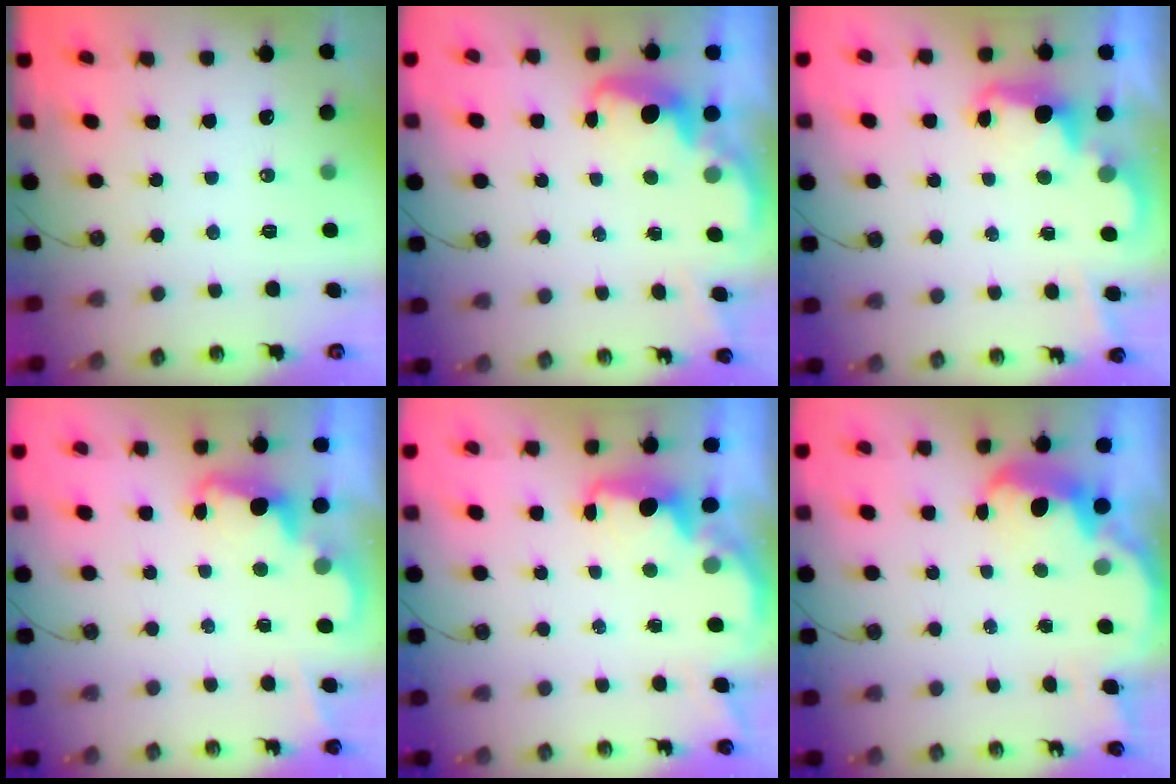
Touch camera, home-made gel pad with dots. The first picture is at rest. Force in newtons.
{"total": 2.7, "press": 2.6, "slide": 0.5}
{"total": 2.5, "press": 2.4, "slide": 0.5}
{"total": 2.3, "press": 2.3, "slide": 0.5}
{"total": 2.4, "press": 2.2, "slide": 0.8}
{"total": 4.4, "press": 4.4, "slide": 0.8}